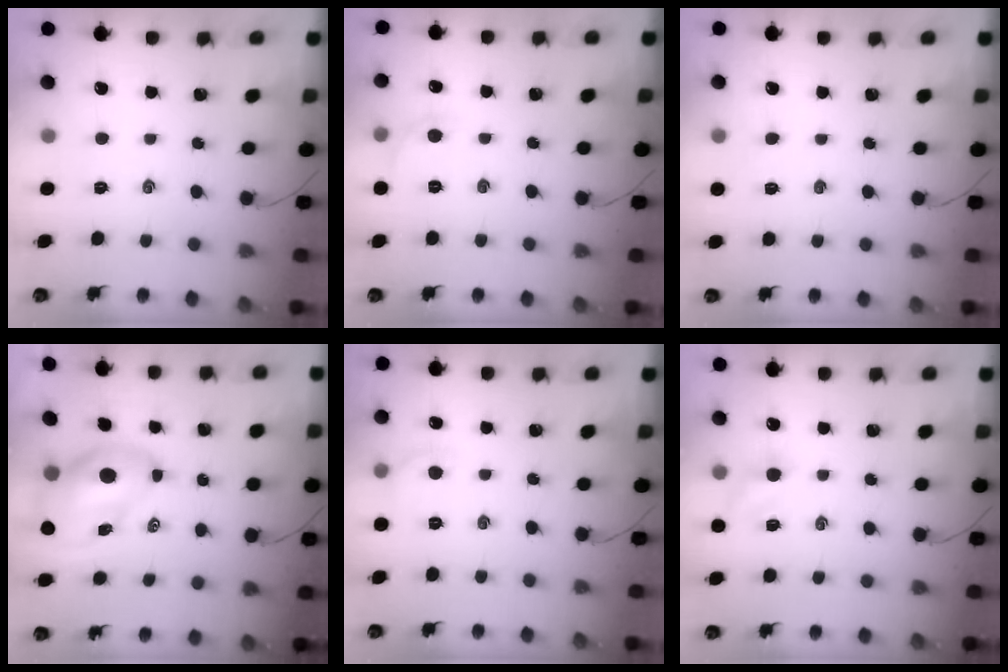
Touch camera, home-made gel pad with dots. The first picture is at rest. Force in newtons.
{"total": 4.9, "press": 4.7, "slide": 1.5}
{"total": 2.5, "press": 2.3, "slide": 0.8}
{"total": 10.4, "press": 9.9, "slide": 3.1}
{"total": 5.3, "press": 5.1, "slide": 1.4}
{"total": 4.1, "press": 4.0, "slide": 1.0}